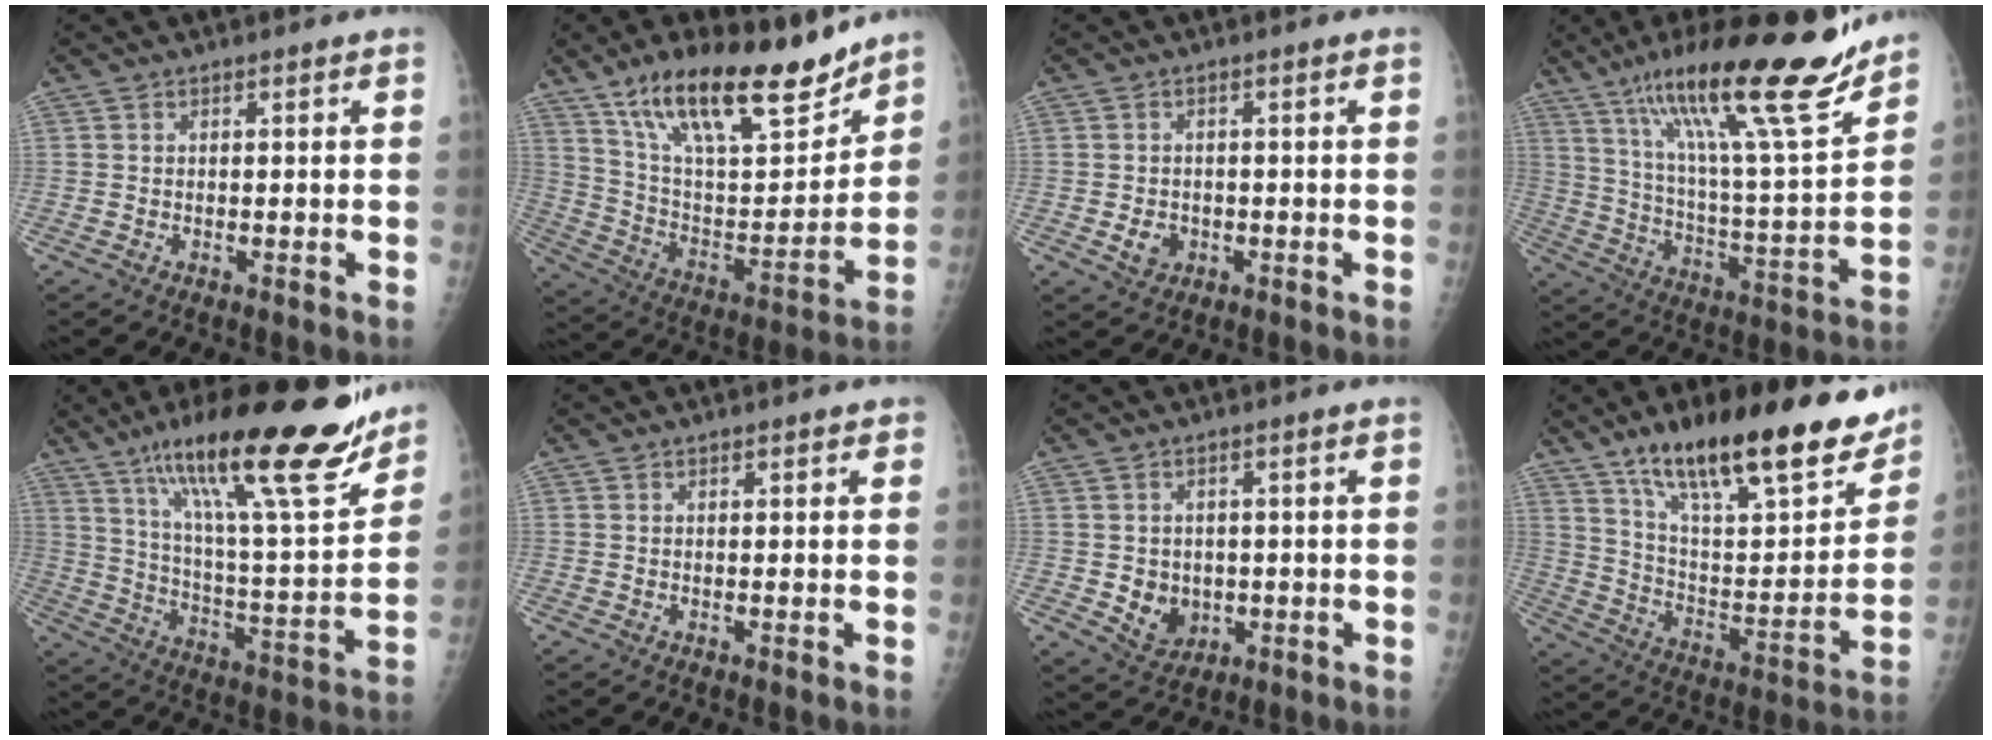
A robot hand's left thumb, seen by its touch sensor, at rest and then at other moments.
{"total": 23.5, "force": [17.0, 7.8, 14.3], "torque": [-0.202, -0.069, 0.294]}
{"total": 3.0, "force": [-0.8, 2.5, 1.4], "torque": [-0.015, 0.002, -0.006]}
{"total": 25.7, "force": [17.8, 3.6, 18.3], "torque": [-0.281, -0.066, 0.298]}
{"total": 28.1, "force": [19.2, 5.3, 19.9], "torque": [-0.291, -0.064, 0.310]}
{"total": 1.1, "force": [0.6, 0.4, 0.8], "torque": [-0.009, 0.001, 0.006]}
{"total": 5.6, "force": [-0.6, 4.8, 2.9], "torque": [-0.023, -0.002, 0.007]}
{"total": 27.9, "force": [19.4, 8.2, 18.3], "torque": [-0.247, -0.068, 0.314]}